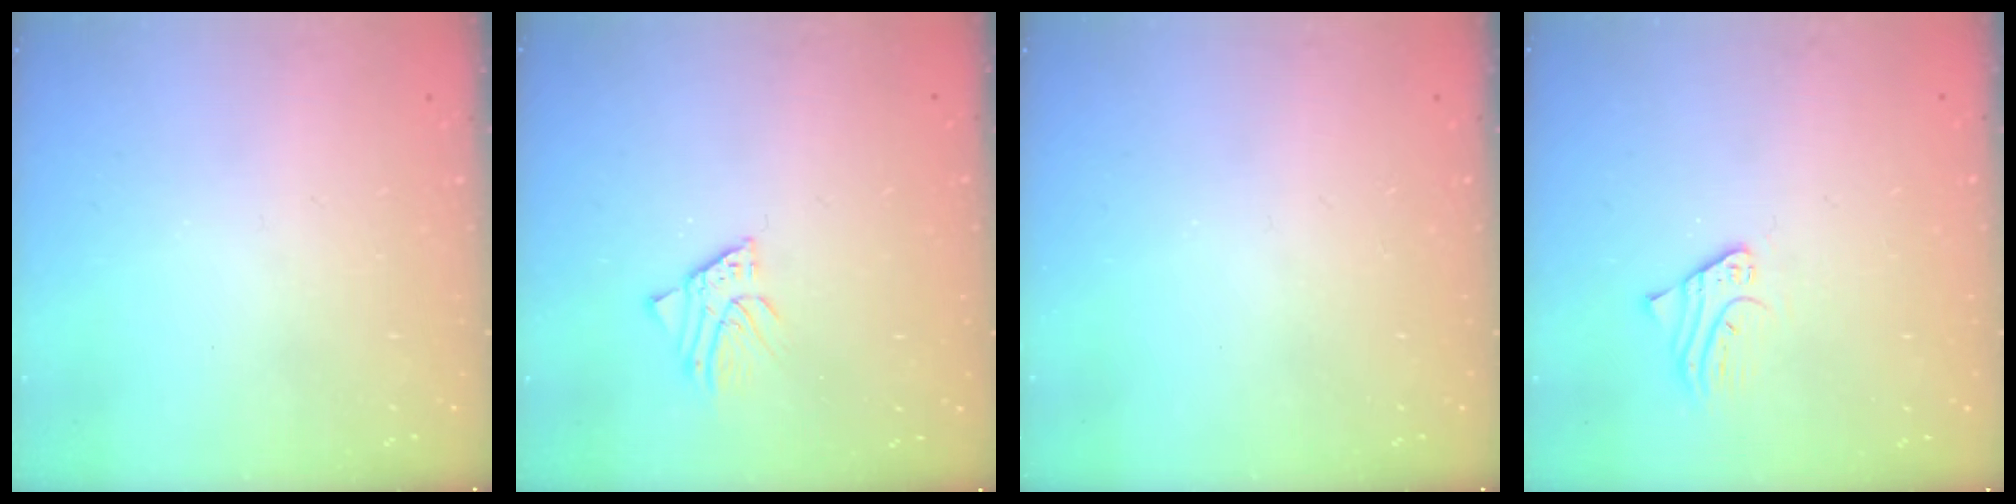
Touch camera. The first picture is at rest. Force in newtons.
{"total": 1.4, "press": 1.4, "slide": 0.0}
{"total": 0.0}
{"total": 2.2, "press": 2.2, "slide": 0.3}